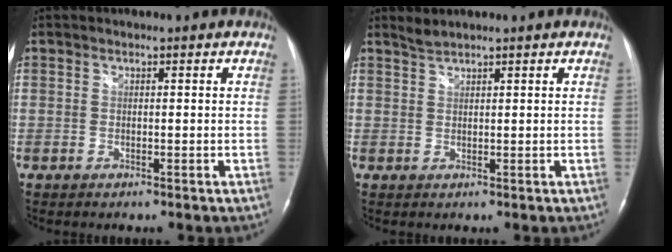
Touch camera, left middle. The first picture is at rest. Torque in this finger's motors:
{"motor_torque": [0.08, -0.03, -0.07, 0.01]}